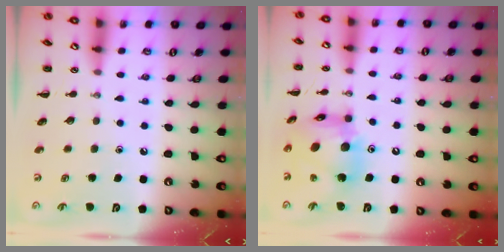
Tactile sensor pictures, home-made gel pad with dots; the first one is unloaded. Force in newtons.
{"total": 16.4, "press": 16.2, "slide": 2.3}